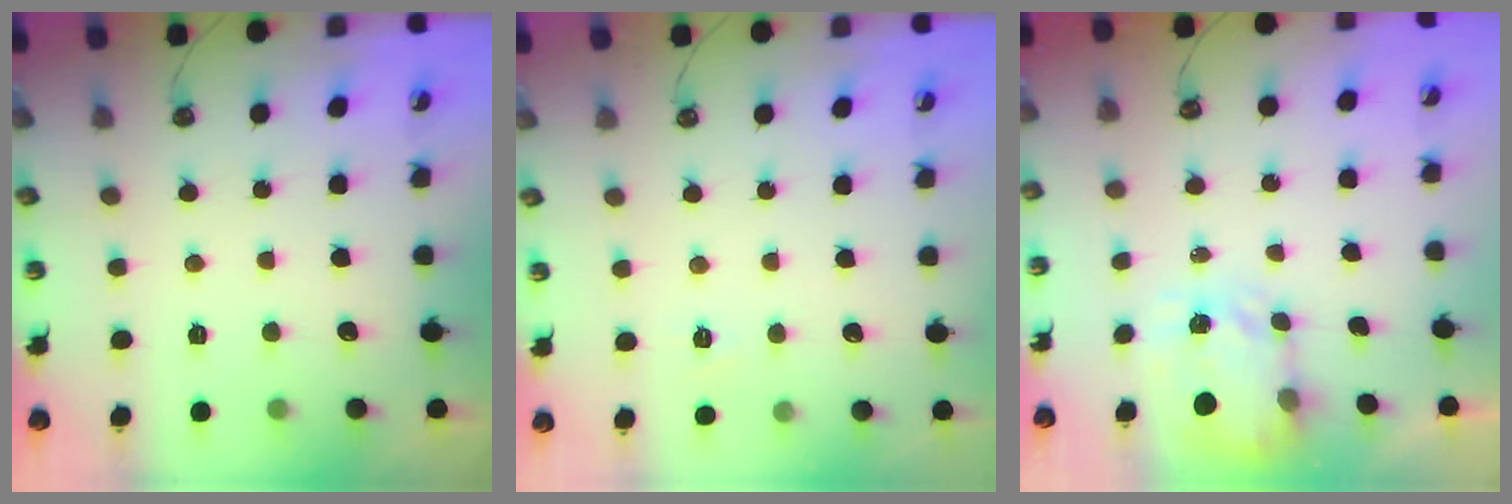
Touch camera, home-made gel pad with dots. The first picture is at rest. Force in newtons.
{"total": 2.7, "press": 2.7, "slide": 0.4}
{"total": 3.6, "press": 3.6, "slide": 0.5}